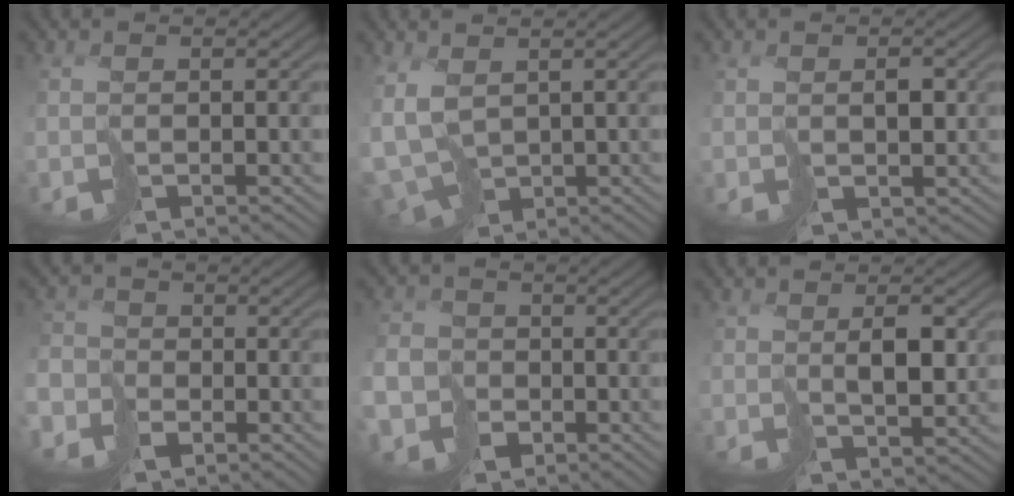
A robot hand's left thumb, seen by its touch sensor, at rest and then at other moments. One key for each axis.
{"total": 6.5, "fx": -0.6, "fy": 4.4, "fz": 4.8, "tx": -0.130, "ty": -0.027, "tz": -0.002}
{"total": 2.4, "fx": 1.0, "fy": 1.7, "fz": 1.3, "tx": -0.017, "ty": 0.000, "tz": 0.029}
{"total": 5.3, "fx": -3.1, "fy": 4.1, "fz": 1.3, "tx": -0.037, "ty": -0.014, "tz": -0.077}
{"total": 8.4, "fx": -4.0, "fy": 6.9, "fz": 2.8, "tx": -0.078, "ty": -0.041, "tz": -0.090}
{"total": 3.5, "fx": 1.9, "fy": 1.5, "fz": 2.6, "tx": -0.049, "ty": -0.002, "tz": 0.046}